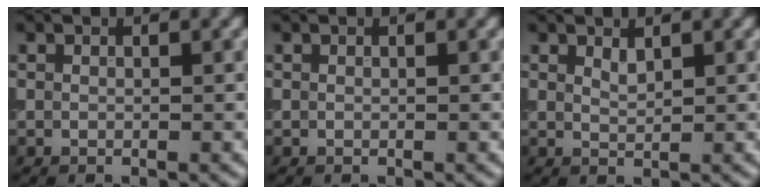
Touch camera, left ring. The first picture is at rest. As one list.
[{"total": 0.0}, {"total": 1.0, "force": [0.8, 0.3, 0.5], "torque": [-0.011, -0.003, 0.015]}]